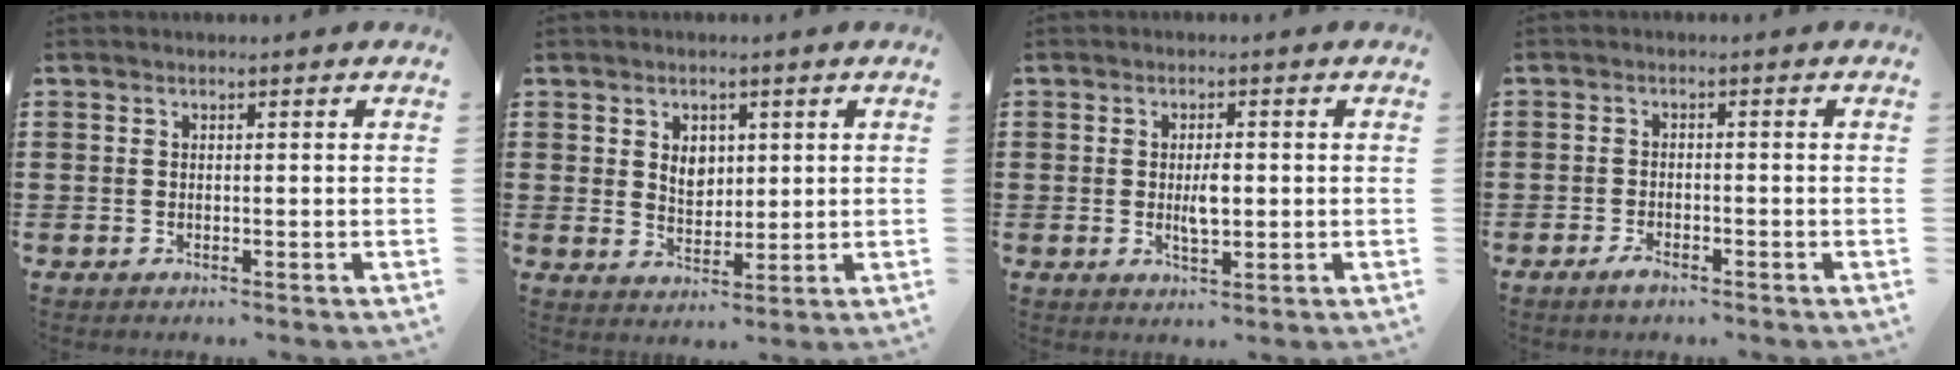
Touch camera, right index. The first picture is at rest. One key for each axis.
{"total": 3.7, "fx": 1.2, "fy": 2.8, "fz": 2.1, "tx": -0.042, "ty": 0.008, "tz": 0.018}
{"total": 3.3, "fx": -0.1, "fy": 1.3, "fz": 3.1, "tx": -0.057, "ty": 0.002, "tz": -0.002}
{"total": 1.9, "fx": -1.4, "fy": 0.7, "fz": 1.0, "tx": -0.026, "ty": 0.000, "tz": -0.029}